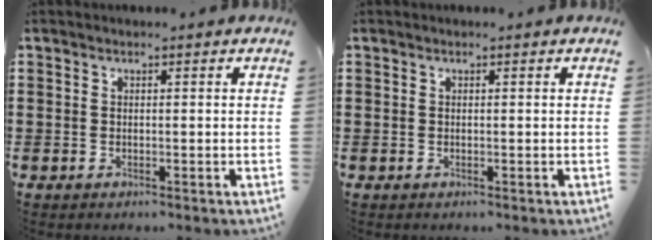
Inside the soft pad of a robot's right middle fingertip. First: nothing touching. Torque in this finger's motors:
{"motor_torque": [-0.17, -0.17, 0.01, -0.01]}